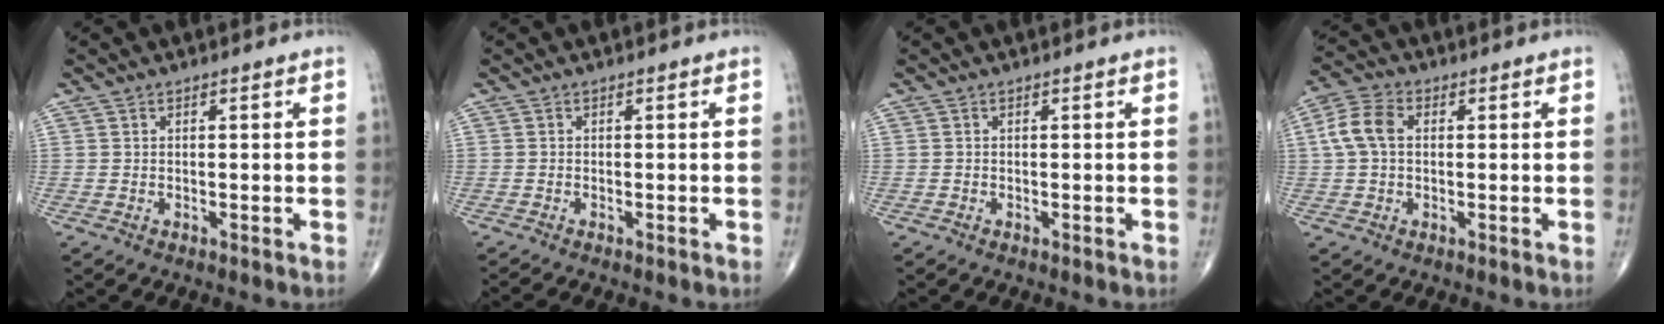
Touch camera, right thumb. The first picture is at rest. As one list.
[{"total": 0.8, "force": [-0.7, -0.1, 0.4], "torque": [-0.014, -0.002, -0.015]}, {"total": 0.0}, {"total": 6.6, "force": [0.8, 4.4, 4.9], "torque": [-0.107, 0.020, 0.010]}]